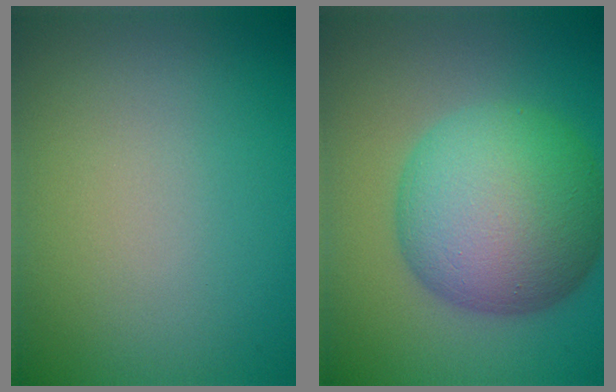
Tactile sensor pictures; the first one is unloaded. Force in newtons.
{"total": 11.7, "press": 11.7, "slide": 0.2}